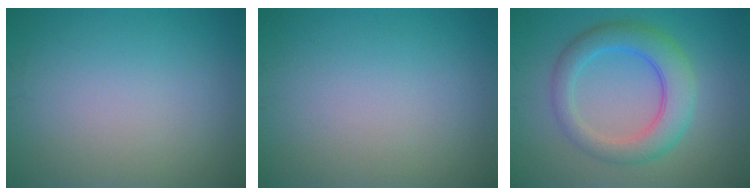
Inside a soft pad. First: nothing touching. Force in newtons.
{"total": 0.0}
{"total": 5.4, "press": 5.4, "slide": 0.3}